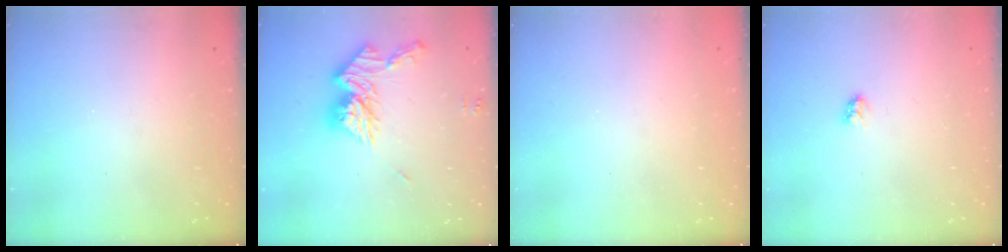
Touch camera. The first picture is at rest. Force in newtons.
{"total": 14.2, "press": 14.2, "slide": 1.3}
{"total": 0.0}
{"total": 3.0, "press": 3.0, "slide": 0.3}